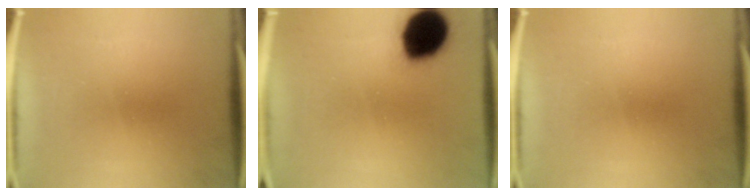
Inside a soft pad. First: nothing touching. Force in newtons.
{"total": 16.3}
{"total": 0.0}